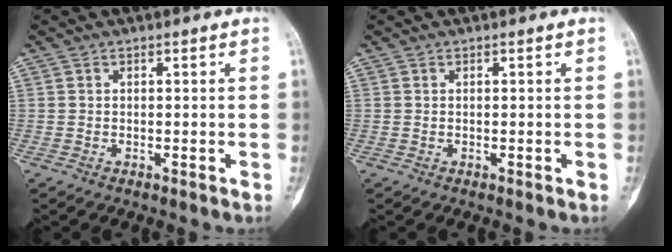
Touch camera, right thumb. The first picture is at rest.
{"total": 0.0}